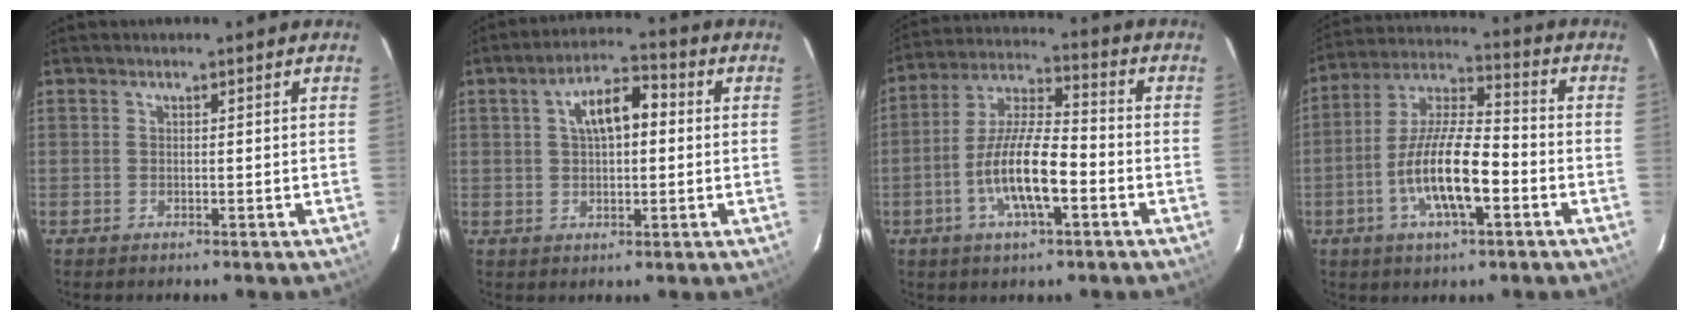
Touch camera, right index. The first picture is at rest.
{"total": 7.9, "force": [1.4, 3.8, 6.8], "torque": [-0.116, 0.027, 0.026]}
{"total": 12.8, "force": [-4.5, 3.6, 11.4], "torque": [-0.228, -0.002, -0.084]}
{"total": 14.0, "force": [-4.8, 4.1, 12.5], "torque": [-0.247, -0.002, -0.091]}